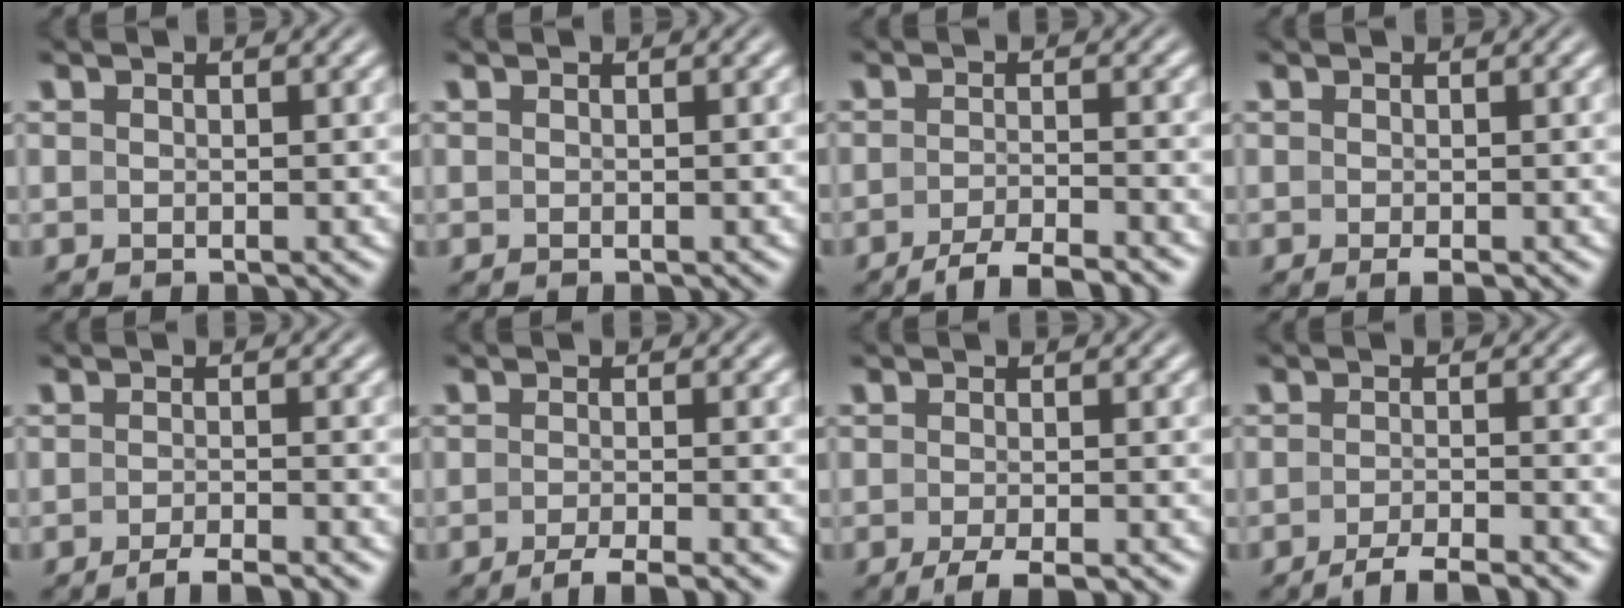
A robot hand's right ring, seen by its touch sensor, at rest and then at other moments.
{"total": 0.0}
{"total": 4.0, "force": [-3.6, 0.3, 1.7], "torque": [-0.027, -0.005, -0.059]}
{"total": 1.2, "force": [-0.8, 0.3, 0.8], "torque": [-0.012, -0.002, -0.012]}
{"total": 2.9, "force": [-2.7, -0.1, 1.1], "torque": [-0.017, 0.000, -0.047]}
{"total": 3.6, "force": [-3.1, 0.3, 1.8], "torque": [-0.028, -0.003, -0.050]}
{"total": 3.2, "force": [-2.6, 0.4, 1.8], "torque": [-0.031, -0.006, -0.038]}
{"total": 3.7, "force": [-3.3, 0.2, 1.5], "torque": [-0.025, -0.003, -0.055]}